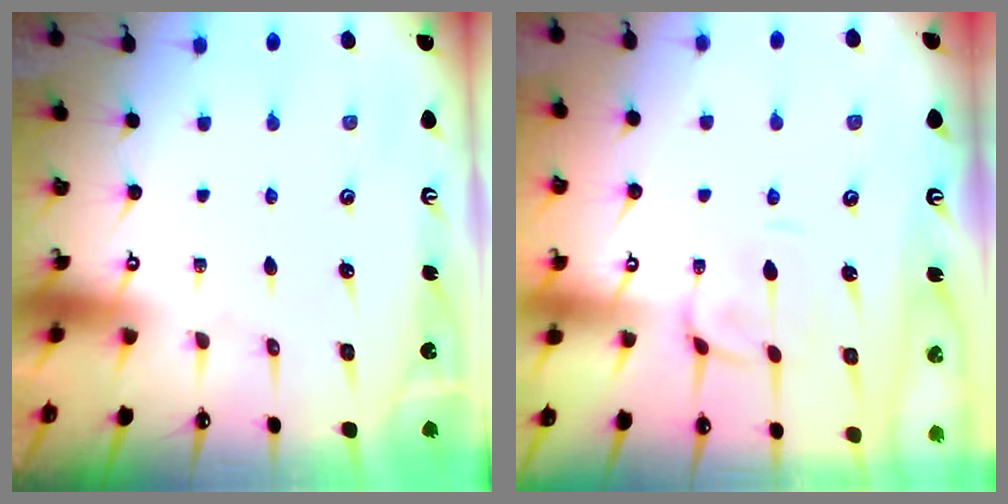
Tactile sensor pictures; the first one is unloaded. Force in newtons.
{"total": 1.7, "press": 1.5, "slide": 0.8}